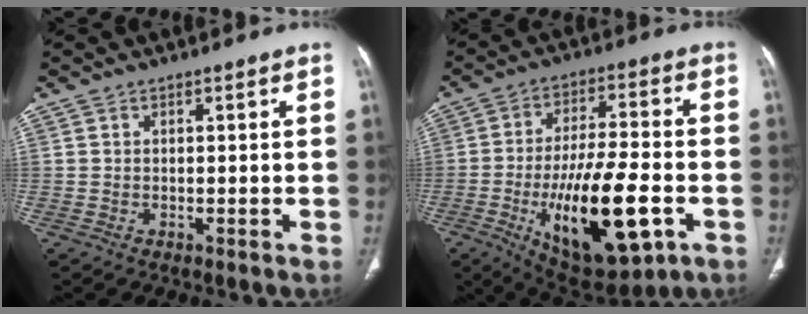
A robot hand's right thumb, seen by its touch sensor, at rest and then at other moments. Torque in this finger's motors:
{"motor_torque": [-0.19, 1.11, 2.00, -0.77, 0.17]}